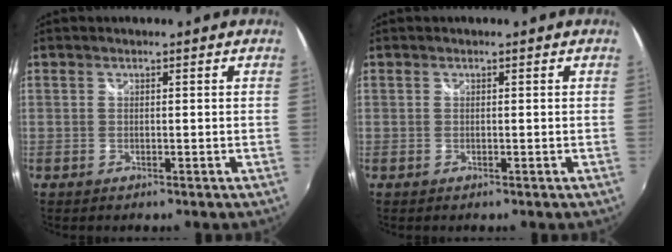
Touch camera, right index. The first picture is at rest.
{"total": 0.0}